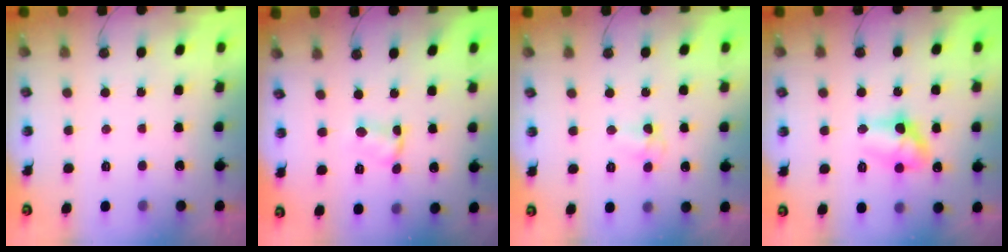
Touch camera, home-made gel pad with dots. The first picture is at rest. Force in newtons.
{"total": 1.8, "press": 1.8, "slide": 0.1}
{"total": 4.7, "press": 4.7, "slide": 0.7}
{"total": 10.9, "press": 10.9, "slide": 0.9}